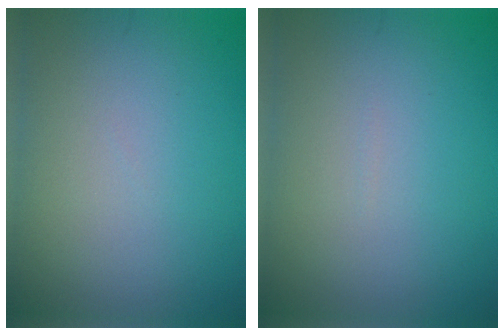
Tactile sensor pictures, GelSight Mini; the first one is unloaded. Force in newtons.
{"total": 0.0}